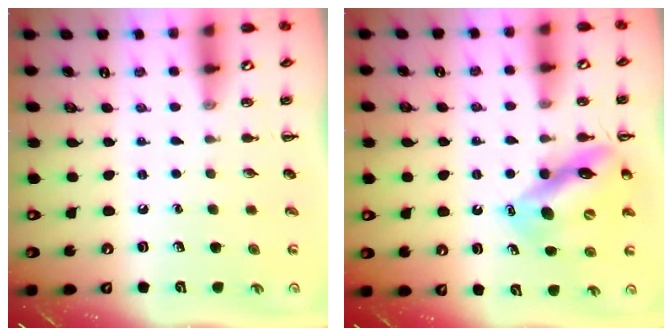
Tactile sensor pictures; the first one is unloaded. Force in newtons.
{"total": 12.4, "press": 12.0, "slide": 3.3}